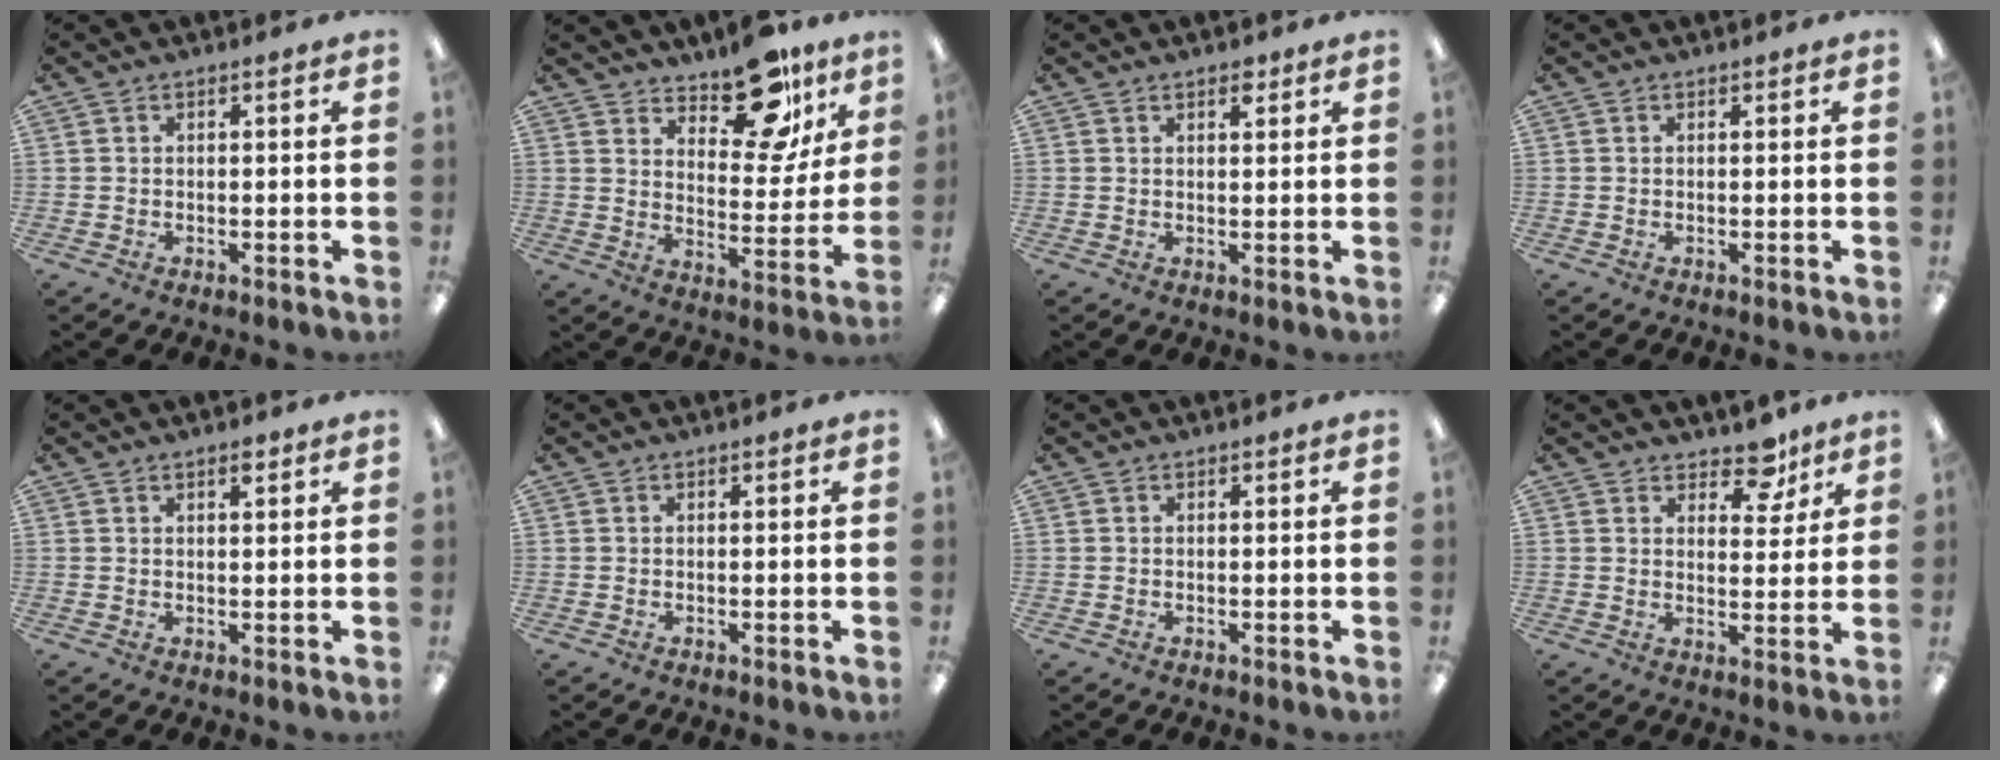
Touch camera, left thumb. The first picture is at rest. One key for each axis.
{"total": 15.7, "fx": 11.9, "fy": 7.0, "fz": 7.4, "tx": -0.089, "ty": -0.084, "tz": 0.206}
{"total": 2.3, "fx": 1.8, "fy": 1.1, "fz": 1.1, "tx": -0.006, "ty": -0.007, "tz": 0.028}
{"total": 0.0}
{"total": 2.0, "fx": 1.6, "fy": 0.7, "fz": 0.9, "tx": -0.004, "ty": -0.008, "tz": 0.025}
{"total": 0.0}
{"total": 0.0}
{"total": 7.5, "fx": 5.7, "fy": 3.9, "fz": 2.8, "tx": -0.027, "ty": -0.033, "tz": 0.098}